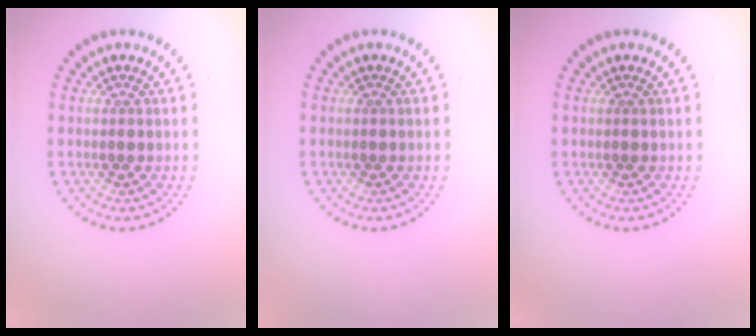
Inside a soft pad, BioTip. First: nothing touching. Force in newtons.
{"total": 0.0}
{"total": 0.0}